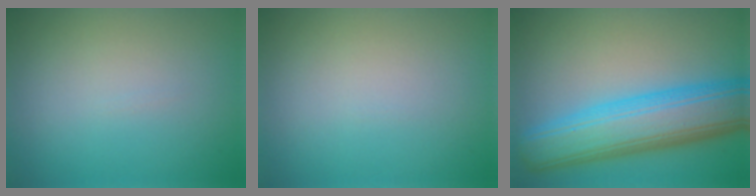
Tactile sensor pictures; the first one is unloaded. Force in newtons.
{"total": 0.0}
{"total": 9.8, "press": 9.8, "slide": 0.3}